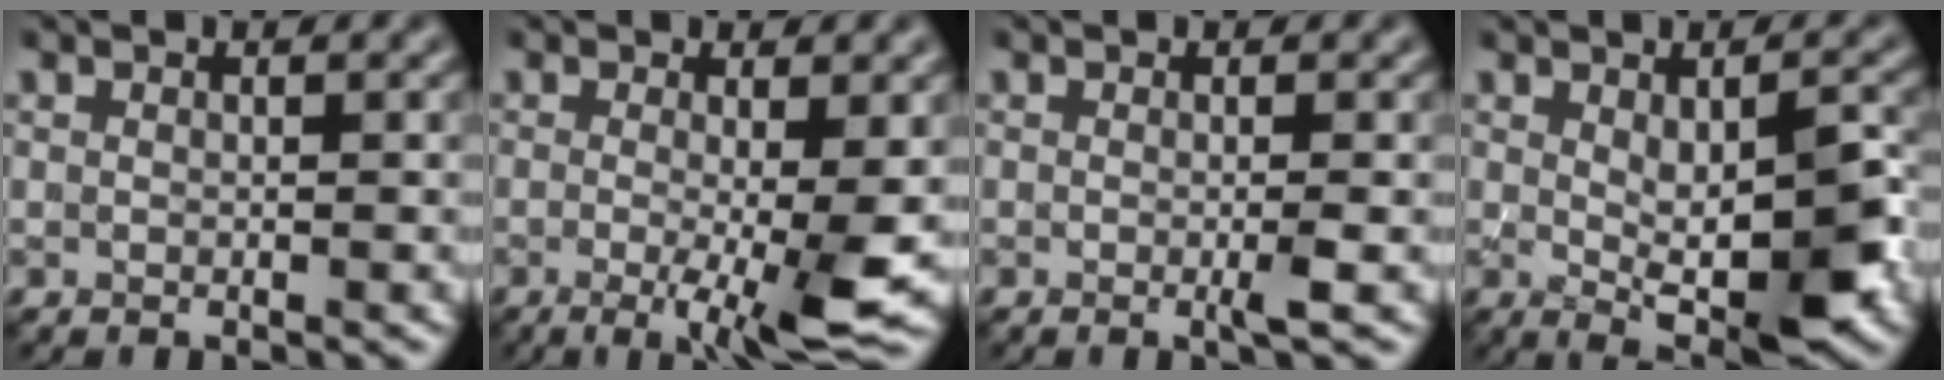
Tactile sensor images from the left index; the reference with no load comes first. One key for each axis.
{"total": 5.7, "fx": -1.0, "fy": 0.8, "fz": 5.6, "tx": -0.084, "ty": -0.016, "tz": -0.011}
{"total": 1.3, "fx": -0.2, "fy": 0.2, "fz": 1.2, "tx": -0.019, "ty": -0.006, "tz": -0.008}
{"total": 6.0, "fx": -0.4, "fy": 1.6, "fz": 5.7, "tx": -0.082, "ty": -0.006, "tz": -0.001}